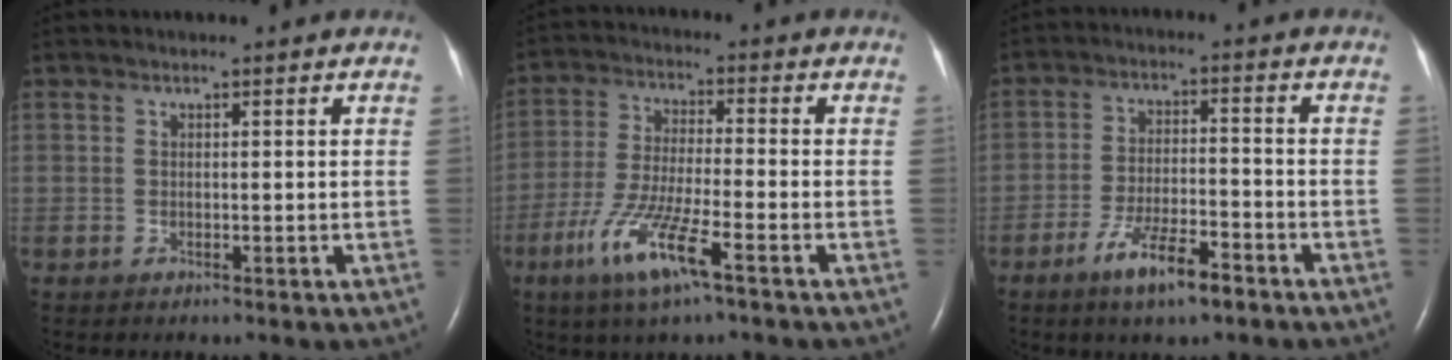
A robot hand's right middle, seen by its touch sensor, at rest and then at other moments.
{"total": 10.0, "force": [-5.3, 0.8, 8.4], "torque": [-0.177, -0.019, -0.101]}
{"total": 7.6, "force": [-4.9, 1.5, 5.5], "torque": [-0.108, -0.007, -0.086]}